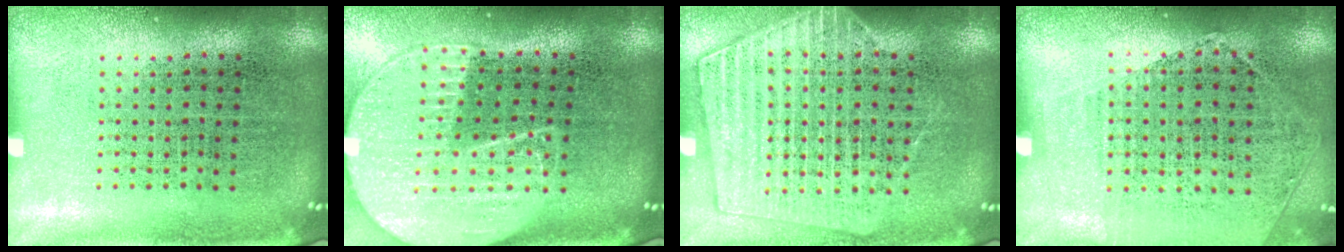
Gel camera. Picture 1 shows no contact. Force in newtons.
{"total": 2.1, "press": 1.8, "slide": 1.1}
{"total": 1.3, "press": 1.2, "slide": 0.5}
{"total": 1.2, "press": 1.0, "slide": 0.7}